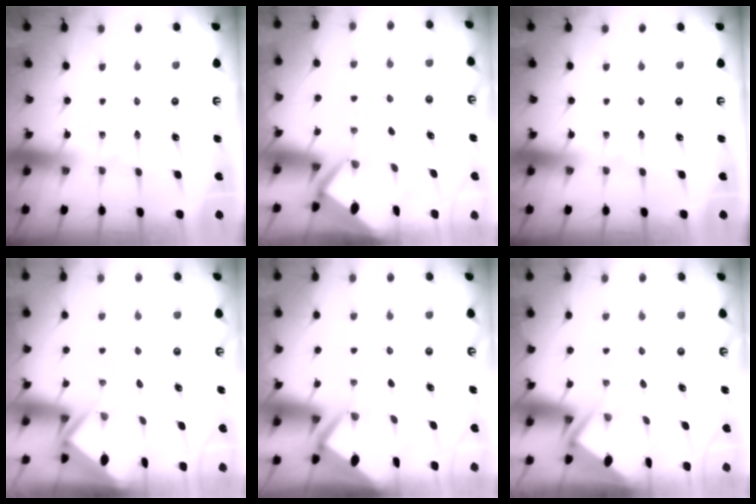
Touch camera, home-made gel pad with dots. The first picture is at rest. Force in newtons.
{"total": 2.8, "press": 2.8, "slide": 0.2}
{"total": 0.0}
{"total": 2.4, "press": 2.4, "slide": 0.1}
{"total": 2.9, "press": 2.9, "slide": 0.3}
{"total": 2.9, "press": 2.8, "slide": 0.4}